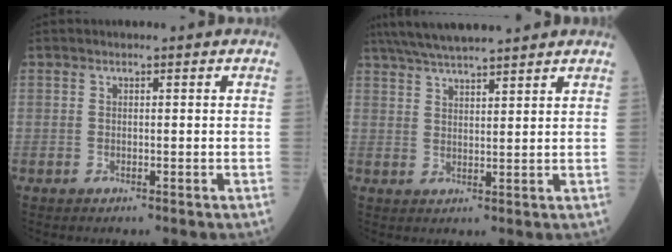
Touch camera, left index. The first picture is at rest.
{"total": 10.3, "force": [9.0, 0.6, 4.9], "torque": [-0.085, 0.030, 0.141]}